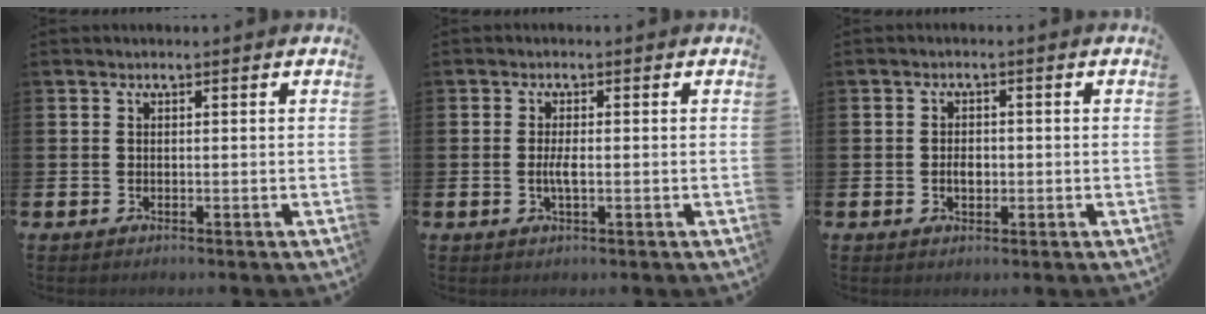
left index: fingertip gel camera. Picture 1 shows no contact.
{"total": 2.1, "force": [-0.3, 0.6, 2.0], "torque": [-0.036, -0.001, -0.007]}
{"total": 2.3, "force": [-0.3, 1.5, 1.8], "torque": [-0.015, -0.002, -0.010]}